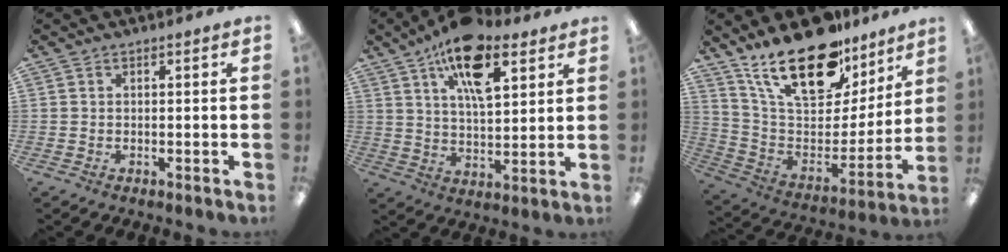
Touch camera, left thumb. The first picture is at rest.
{"total": 16.0, "force": [9.4, 7.2, 10.8], "torque": [-0.176, -0.028, 0.159]}
{"total": 24.4, "force": [17.2, 10.7, 13.4], "torque": [-0.231, -0.109, 0.306]}